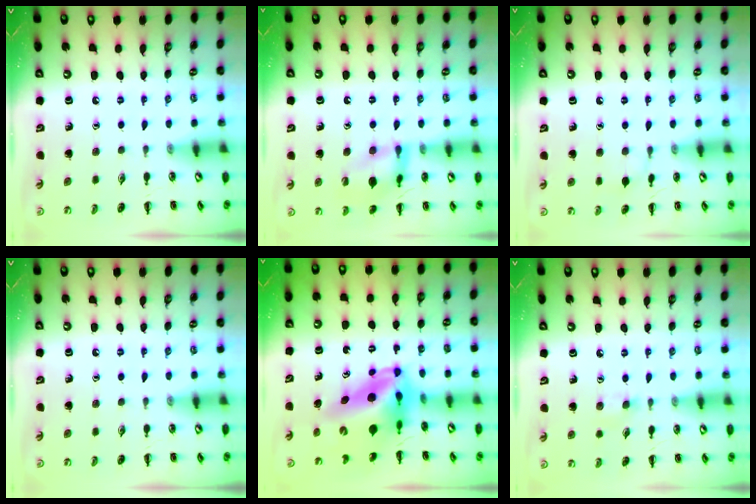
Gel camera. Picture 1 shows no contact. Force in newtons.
{"total": 14.4, "press": 14.3, "slide": 2.2}
{"total": 6.1, "press": 5.8, "slide": 1.9}
{"total": 0.0}
{"total": 10.4, "press": 10.0, "slide": 3.0}
{"total": 4.5, "press": 4.1, "slide": 1.7}